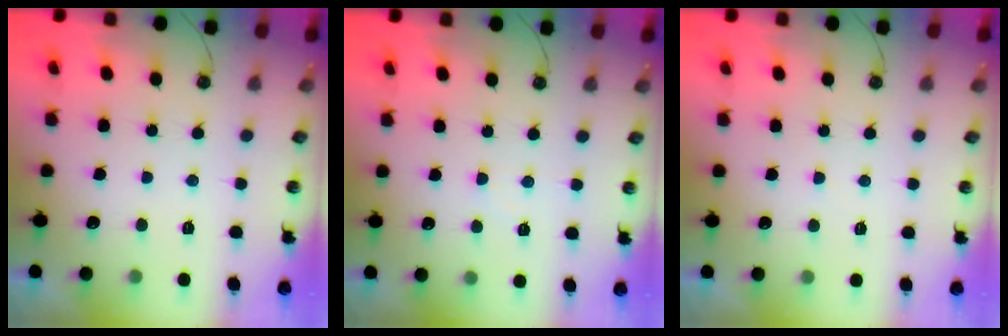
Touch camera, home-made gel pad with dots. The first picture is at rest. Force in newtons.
{"total": 4.3, "press": 4.2, "slide": 0.6}
{"total": 3.8, "press": 3.7, "slide": 0.5}